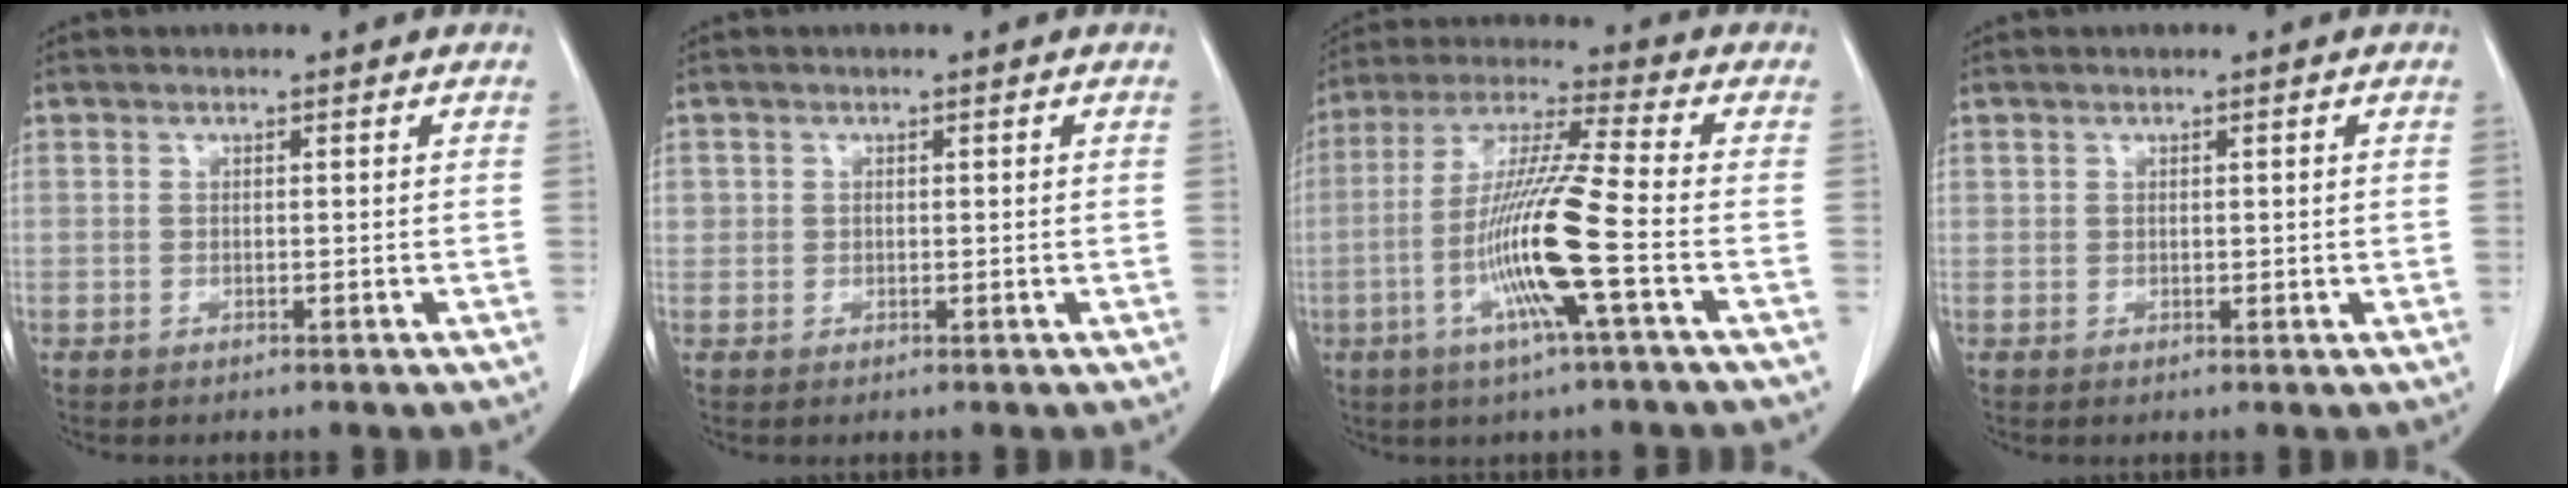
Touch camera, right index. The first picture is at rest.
{"total": 1.2, "force": [0.2, 1.1, 0.1], "torque": [0.010, 0.003, 0.001]}
{"total": 13.2, "force": [-3.9, -0.9, 12.6], "torque": [-0.251, -0.009, -0.083]}
{"total": 0.8, "force": [0.3, 0.6, 0.4], "torque": [0.000, -0.002, 0.005]}